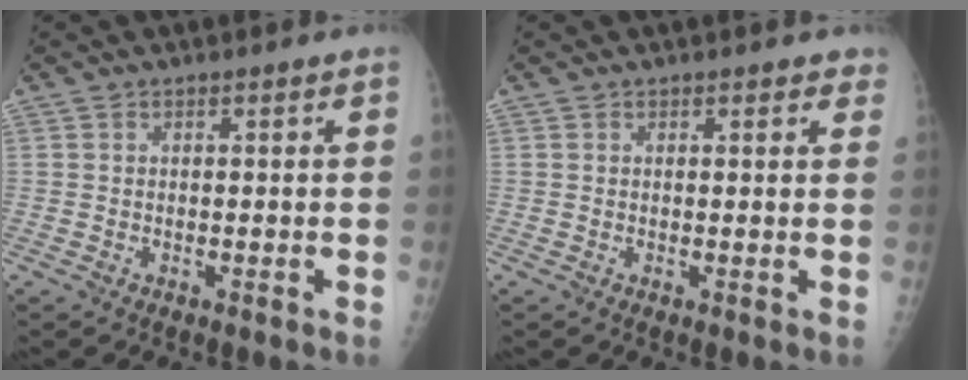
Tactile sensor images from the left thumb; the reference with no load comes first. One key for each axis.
{"total": 1.7, "fx": 1.2, "fy": 0.8, "fz": 0.9, "tx": 0.006, "ty": -0.003, "tz": 0.008}